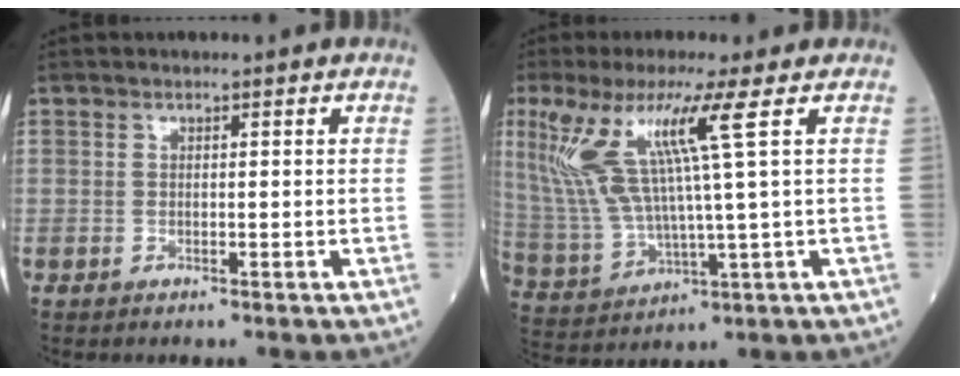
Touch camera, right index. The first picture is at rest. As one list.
[{"total": 12.3, "force": [4.9, -0.8, 11.3], "torque": [-0.261, 0.006, 0.101]}]